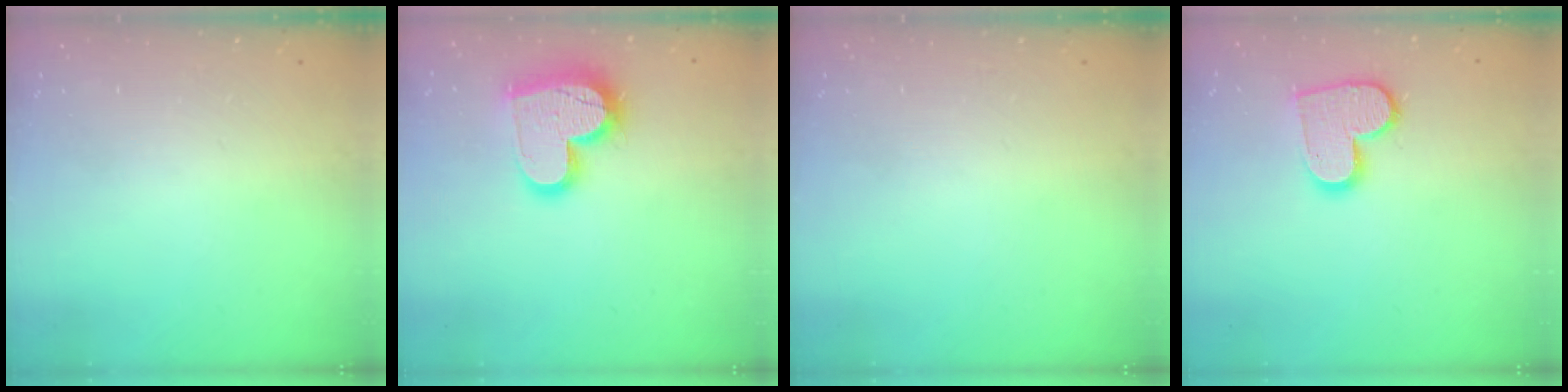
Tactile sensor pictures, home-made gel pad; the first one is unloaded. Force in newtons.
{"total": 16.6, "press": 16.5, "slide": 1.6}
{"total": 0.0}
{"total": 11.8, "press": 11.8, "slide": 0.8}